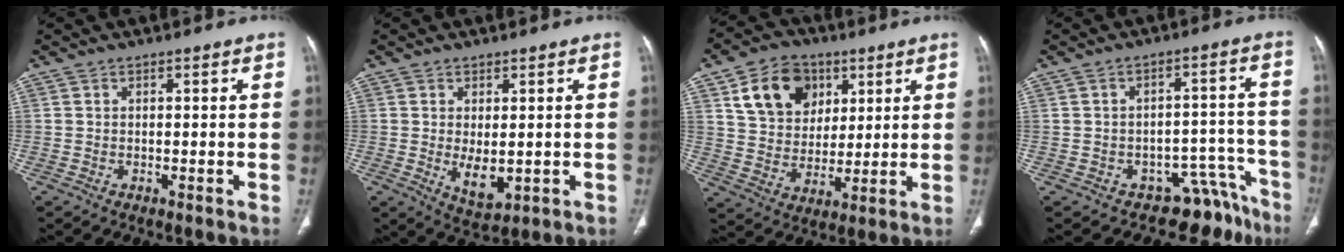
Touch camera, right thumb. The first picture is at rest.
{"total": 5.4, "force": [-0.5, 2.8, 4.6], "torque": [-0.070, -0.016, 0.008]}
{"total": 14.0, "force": [6.0, 10.7, 6.9], "torque": [-0.084, -0.016, 0.109]}
{"total": 9.2, "force": [-7.4, 5.3, 0.8], "torque": [0.047, 0.104, -0.092]}